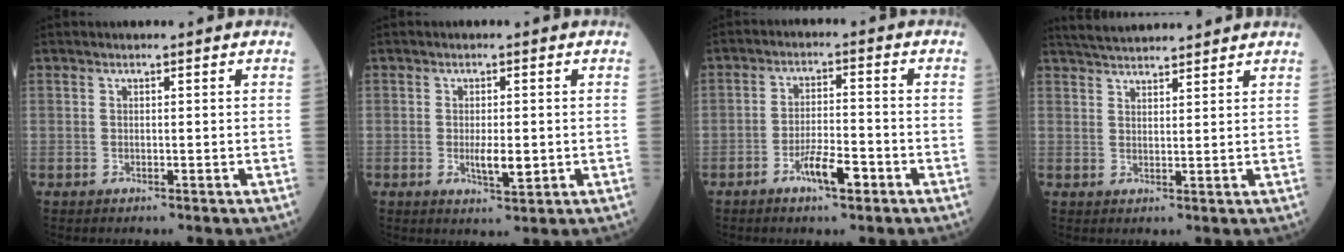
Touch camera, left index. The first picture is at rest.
{"total": 3.6, "force": [-0.5, 1.0, 3.4], "torque": [-0.063, -0.004, -0.003]}
{"total": 5.7, "force": [-3.2, 1.3, 4.5], "torque": [-0.086, 0.001, -0.055]}
{"total": 8.4, "force": [8.0, 0.6, 2.6], "torque": [-0.049, 0.035, 0.122]}